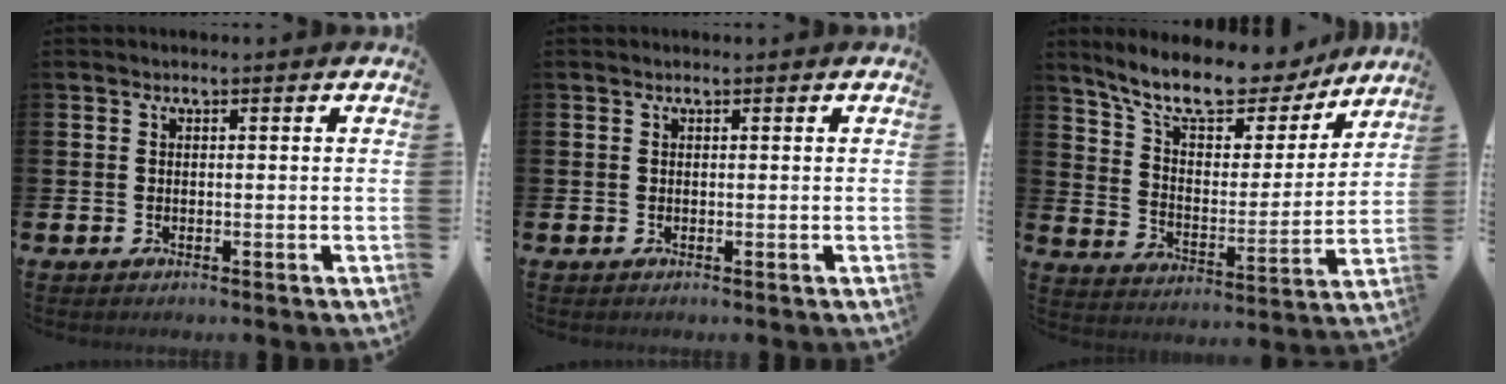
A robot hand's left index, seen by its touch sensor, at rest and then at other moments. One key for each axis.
{"total": 0.0}
{"total": 11.3, "fx": 9.7, "fy": 3.4, "fz": 4.7, "tx": -0.123, "ty": -0.063, "tz": 0.167}